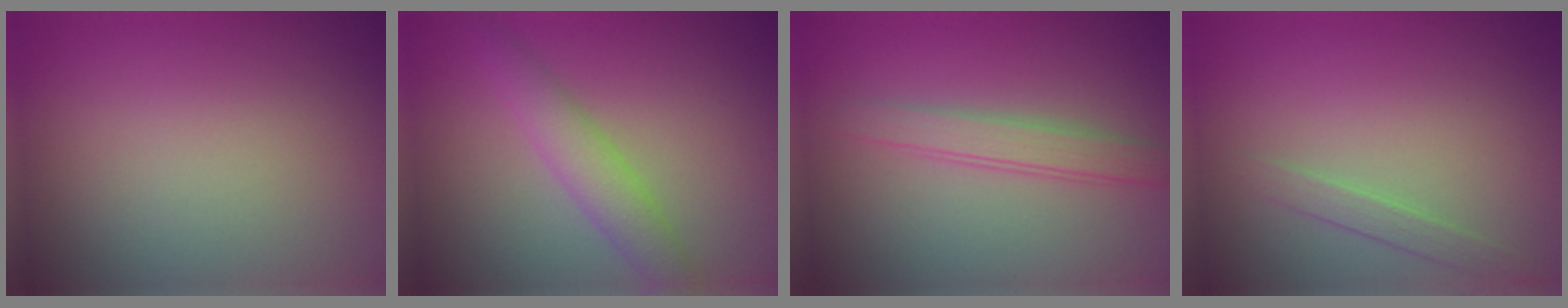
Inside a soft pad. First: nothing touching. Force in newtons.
{"total": 3.4, "press": 3.4, "slide": 0.1}
{"total": 2.5, "press": 2.5, "slide": 0.0}
{"total": 1.4, "press": 1.4, "slide": 0.1}